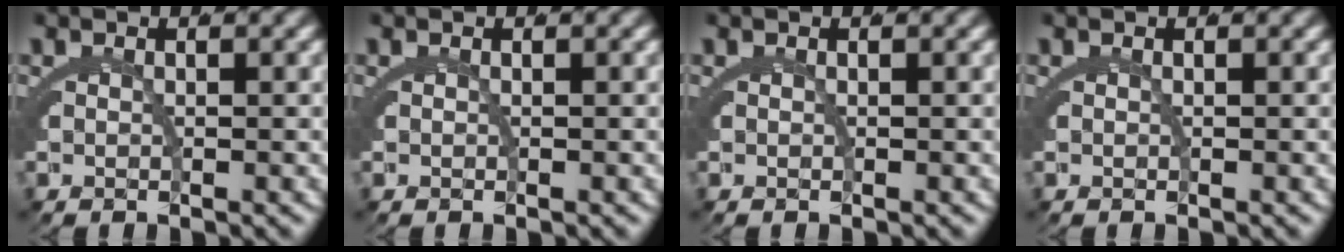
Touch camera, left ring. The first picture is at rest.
{"total": 0.0}
{"total": 0.0}
{"total": 0.0}